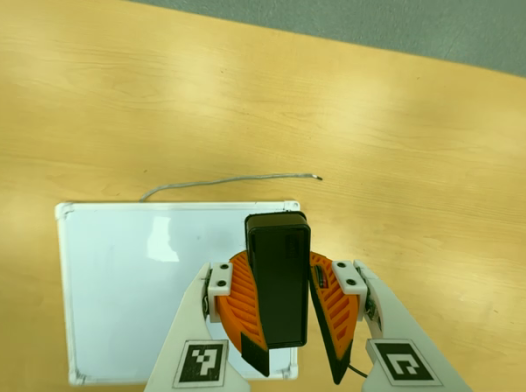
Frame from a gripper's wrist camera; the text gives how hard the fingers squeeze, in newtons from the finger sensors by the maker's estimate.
{"total": 13.3, "left": 12.7, "right": 14.0}